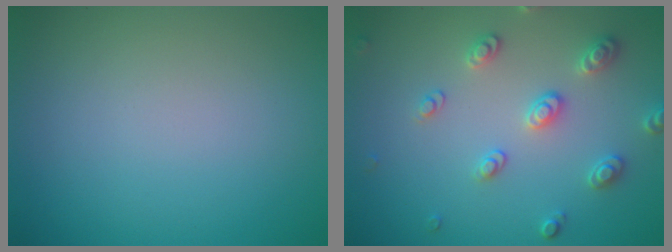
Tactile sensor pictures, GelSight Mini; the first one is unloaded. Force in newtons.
{"total": 3.0, "press": 2.9, "slide": 0.6}